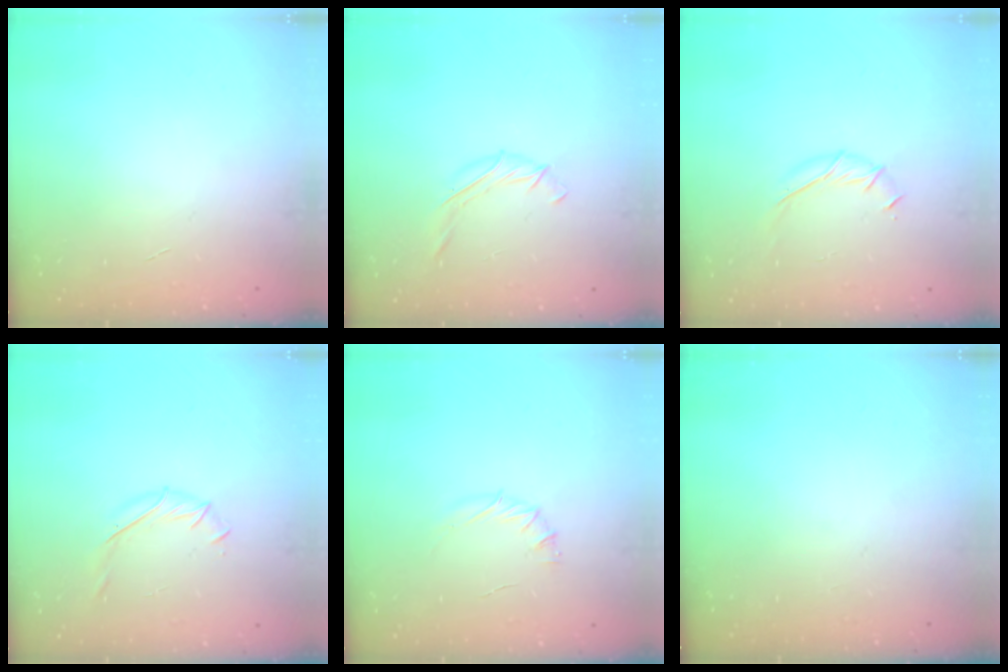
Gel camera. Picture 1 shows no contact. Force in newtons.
{"total": 6.0, "press": 5.7, "slide": 1.7}
{"total": 7.2, "press": 7.0, "slide": 1.4}
{"total": 3.8, "press": 3.7, "slide": 1.0}
{"total": 5.2, "press": 5.1, "slide": 1.1}
{"total": 0.0}